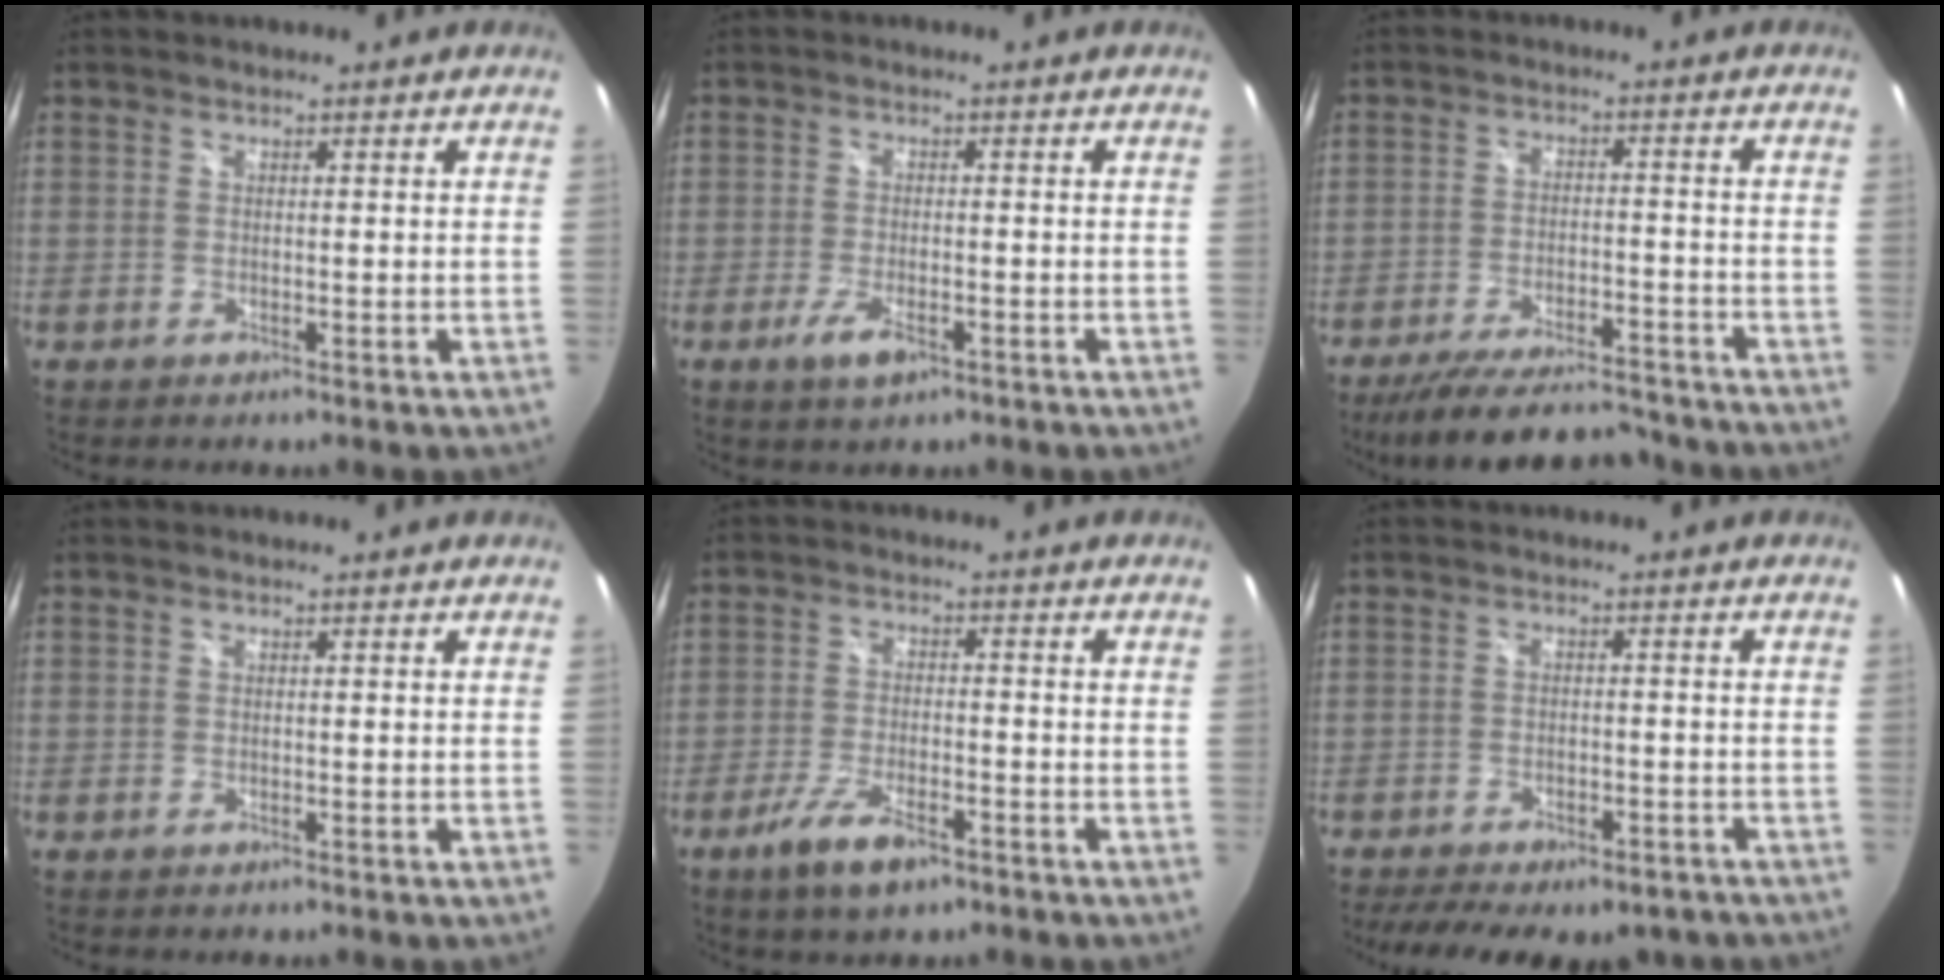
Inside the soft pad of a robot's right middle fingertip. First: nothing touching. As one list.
[{"total": 4.2, "force": [-2.2, 1.4, 3.3], "torque": [-0.074, -0.007, -0.039]}, {"total": 16.6, "force": [-14.5, 3.7, 7.1], "torque": [-0.142, -0.012, -0.213]}, {"total": 0.0}, {"total": 7.7, "force": [-4.9, 2.4, 5.4], "torque": [-0.126, -0.012, -0.088]}, {"total": 14.9, "force": [-11.5, 5.8, 7.6], "torque": [-0.156, -0.022, -0.147]}]